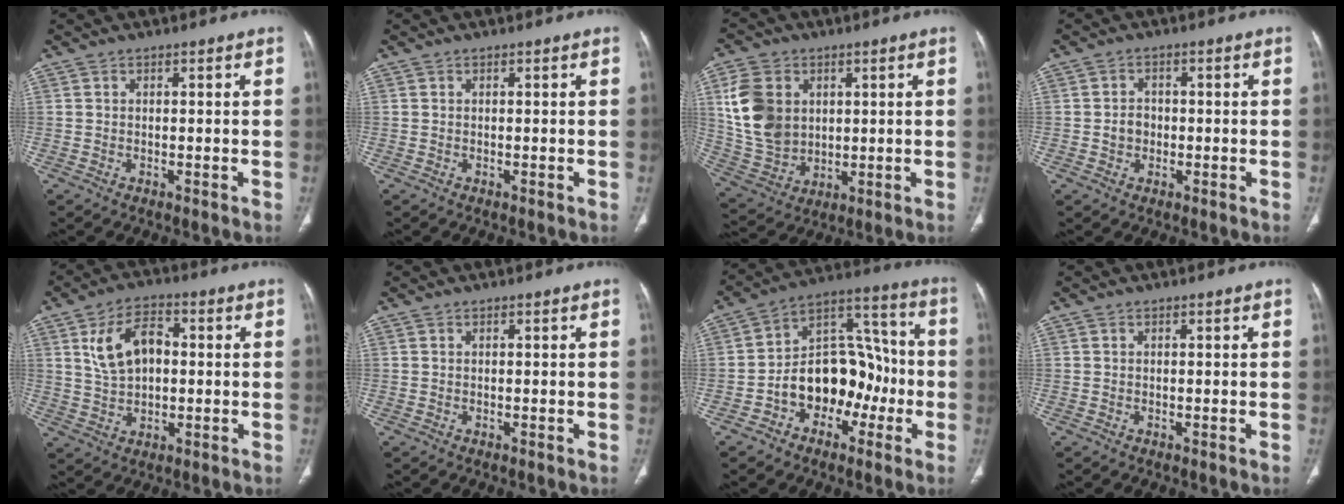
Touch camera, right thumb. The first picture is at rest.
{"total": 0.0}
{"total": 13.7, "force": [3.3, 10.7, 7.9], "torque": [-0.139, -0.011, 0.076]}
{"total": 3.0, "force": [-0.5, 2.6, 1.3], "torque": [-0.010, 0.010, -0.009]}
{"total": 10.0, "force": [1.9, 6.2, 7.6], "torque": [-0.124, 0.012, 0.037]}
{"total": 0.0}
{"total": 15.5, "force": [-4.6, 10.6, 10.4], "torque": [-0.117, 0.064, -0.077]}
{"total": 0.0}